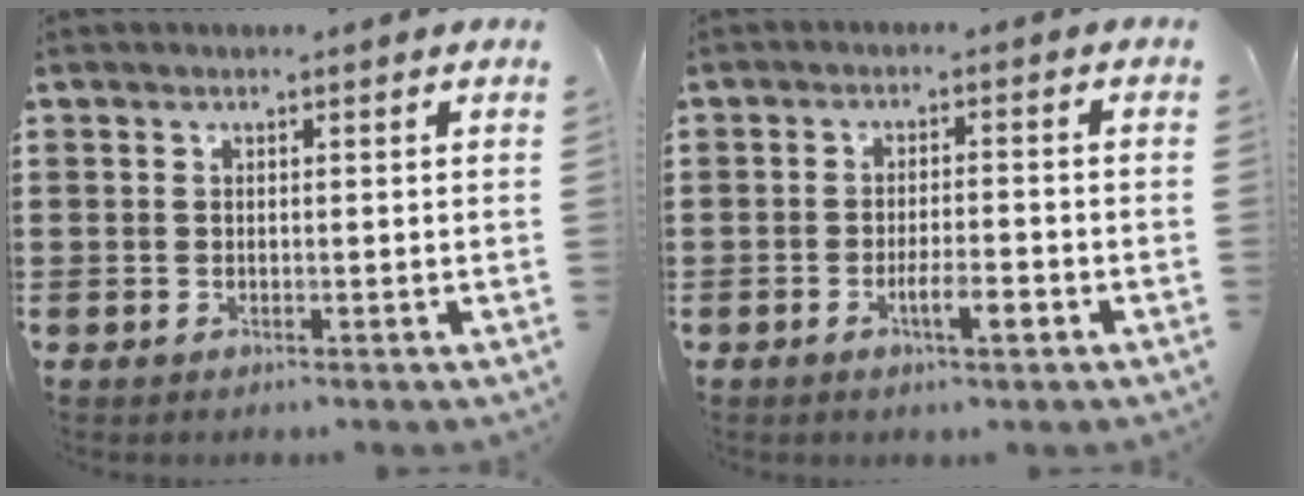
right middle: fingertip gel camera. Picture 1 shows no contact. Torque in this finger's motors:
{"motor_torque": [0.93, -0.19, 0.14, 0.07]}